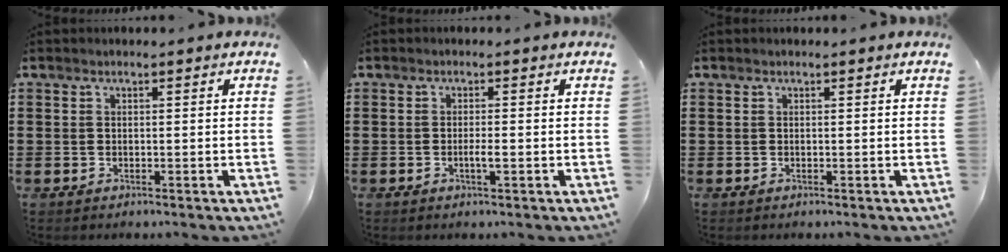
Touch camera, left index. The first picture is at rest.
{"total": 1.7, "force": [-0.4, 0.2, 1.6], "torque": [-0.029, -0.001, -0.007]}
{"total": 0.0}